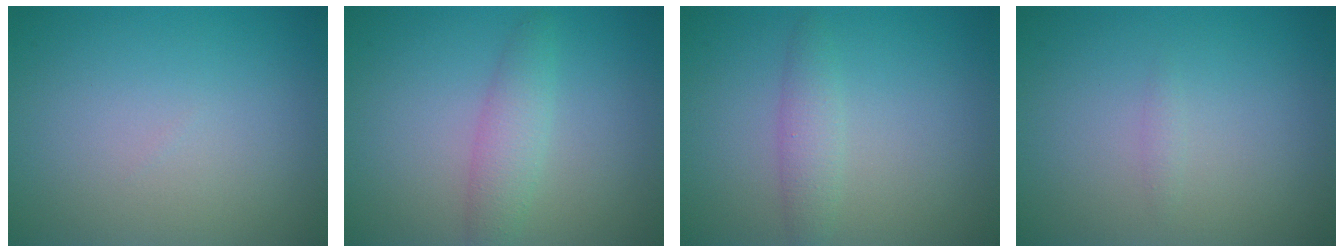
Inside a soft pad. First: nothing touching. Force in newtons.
{"total": 2.5, "press": 2.5, "slide": 0.1}
{"total": 1.9, "press": 1.9, "slide": 0.0}
{"total": 0.6, "press": 0.6, "slide": 0.0}